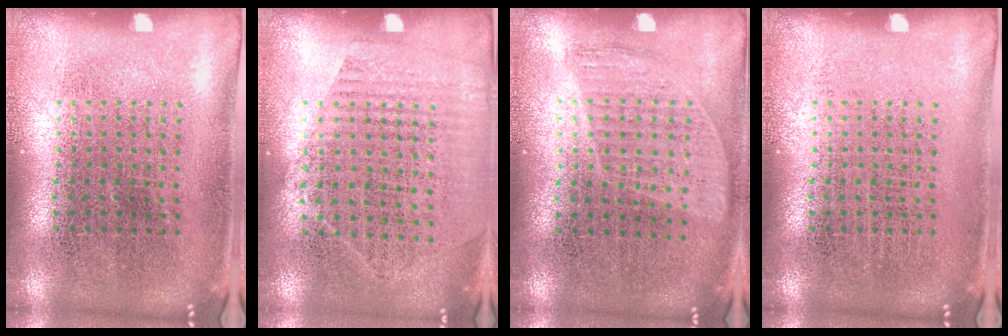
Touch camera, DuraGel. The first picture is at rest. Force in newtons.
{"total": 1.2, "press": 1.0, "slide": 0.7}
{"total": 0.9, "press": 0.8, "slide": 0.4}
{"total": 0.0}